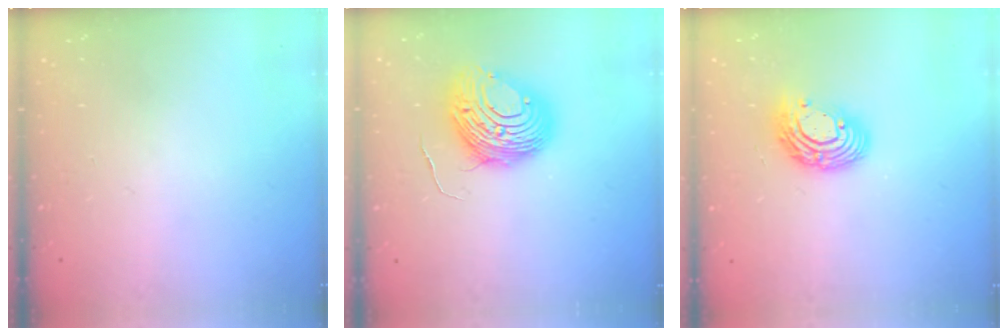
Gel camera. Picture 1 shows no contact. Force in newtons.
{"total": 11.8, "press": 11.7, "slide": 1.2}
{"total": 11.3, "press": 11.2, "slide": 1.1}